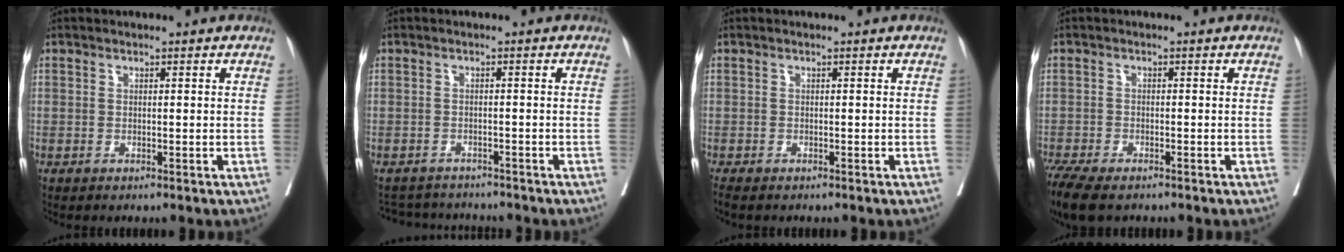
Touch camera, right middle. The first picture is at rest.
{"total": 7.6, "force": [-7.4, 1.2, 1.2], "torque": [-0.019, 0.007, -0.103]}
{"total": 2.7, "force": [-2.4, 0.3, 1.3], "torque": [-0.019, -0.006, -0.037]}
{"total": 8.8, "force": [-6.8, 2.6, 4.8], "torque": [-0.091, -0.016, -0.114]}